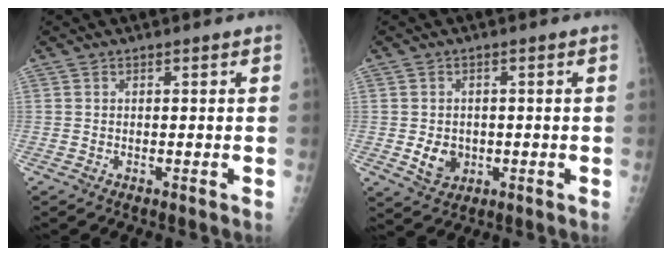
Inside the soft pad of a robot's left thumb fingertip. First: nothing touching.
{"total": 4.8, "force": [-0.7, 3.9, 2.7], "torque": [-0.028, 0.000, 0.000]}